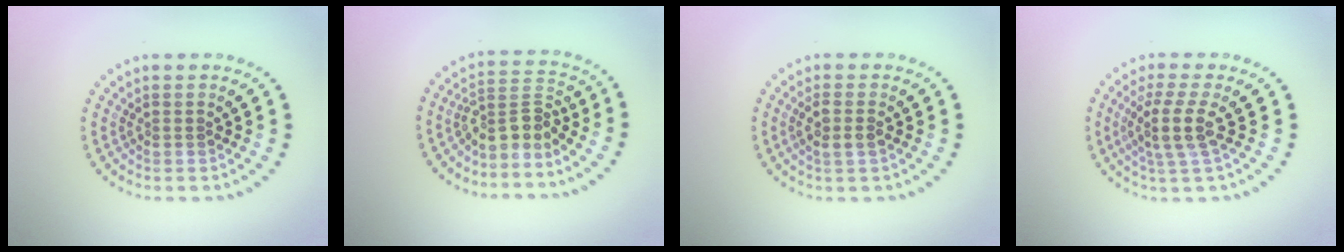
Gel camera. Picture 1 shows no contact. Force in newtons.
{"total": 3.3, "press": 2.3, "slide": 2.3}
{"total": 1.8, "press": 1.7, "slide": 0.8}
{"total": 3.5, "press": 2.7, "slide": 2.2}